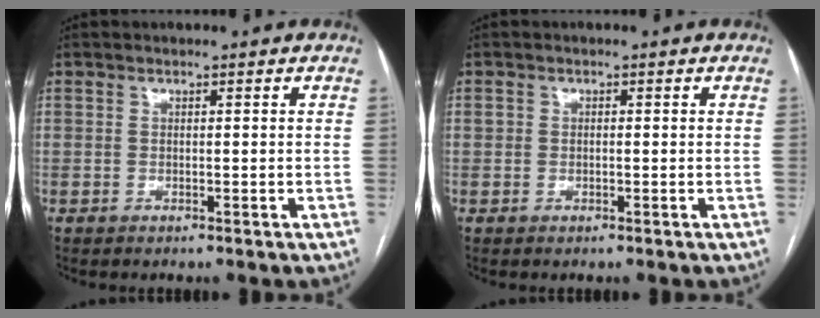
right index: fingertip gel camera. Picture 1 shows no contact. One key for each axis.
{"total": 0.9, "fx": 0.1, "fy": 0.8, "fz": 0.4, "tx": -0.012, "ty": 0.010, "tz": 0.004}